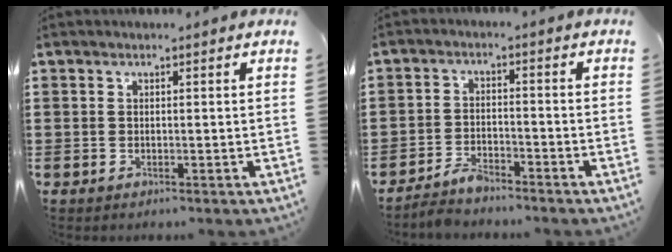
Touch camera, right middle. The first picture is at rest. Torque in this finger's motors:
{"motor_torque": [0.98, 1.01, -0.05, 0.02]}